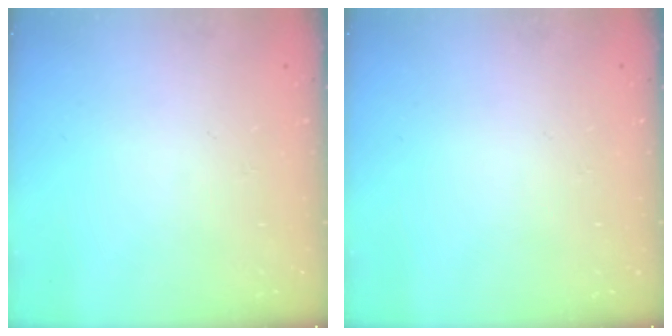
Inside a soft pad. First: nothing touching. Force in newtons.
{"total": 0.0}